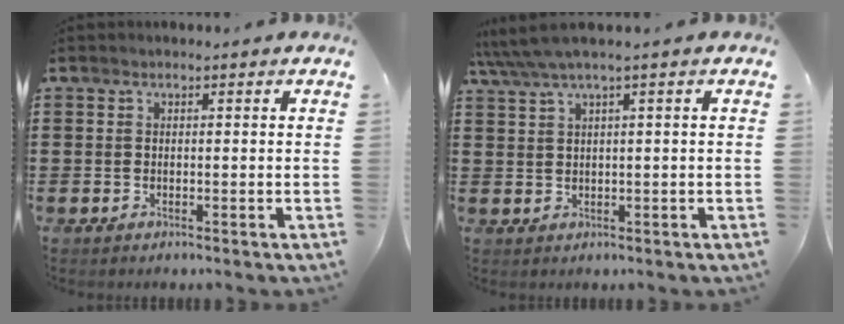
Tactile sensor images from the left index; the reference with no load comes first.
{"total": 2.3, "force": [1.0, -0.2, 2.1], "torque": [-0.050, -0.005, 0.012]}